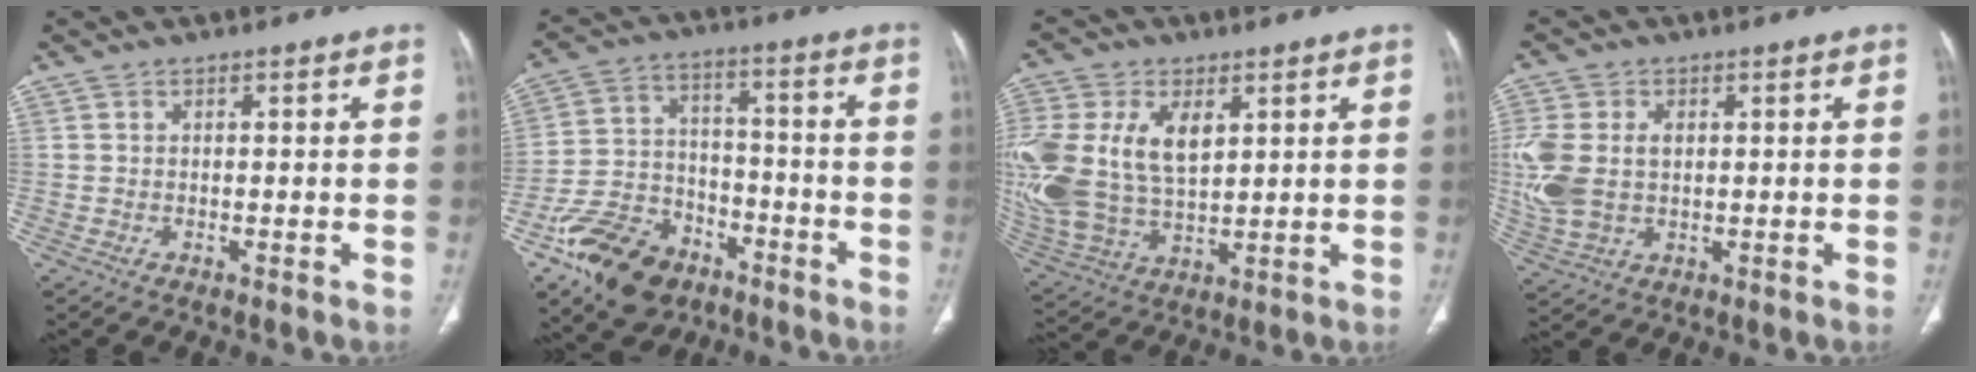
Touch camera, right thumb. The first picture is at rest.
{"total": 16.6, "force": [-9.8, 10.7, 8.1], "torque": [-0.120, 0.062, -0.169]}
{"total": 21.7, "force": [4.7, 13.2, 16.5], "torque": [-0.384, -0.003, 0.098]}
{"total": 11.5, "force": [0.9, 7.9, 8.3], "torque": [-0.203, 0.006, 0.029]}